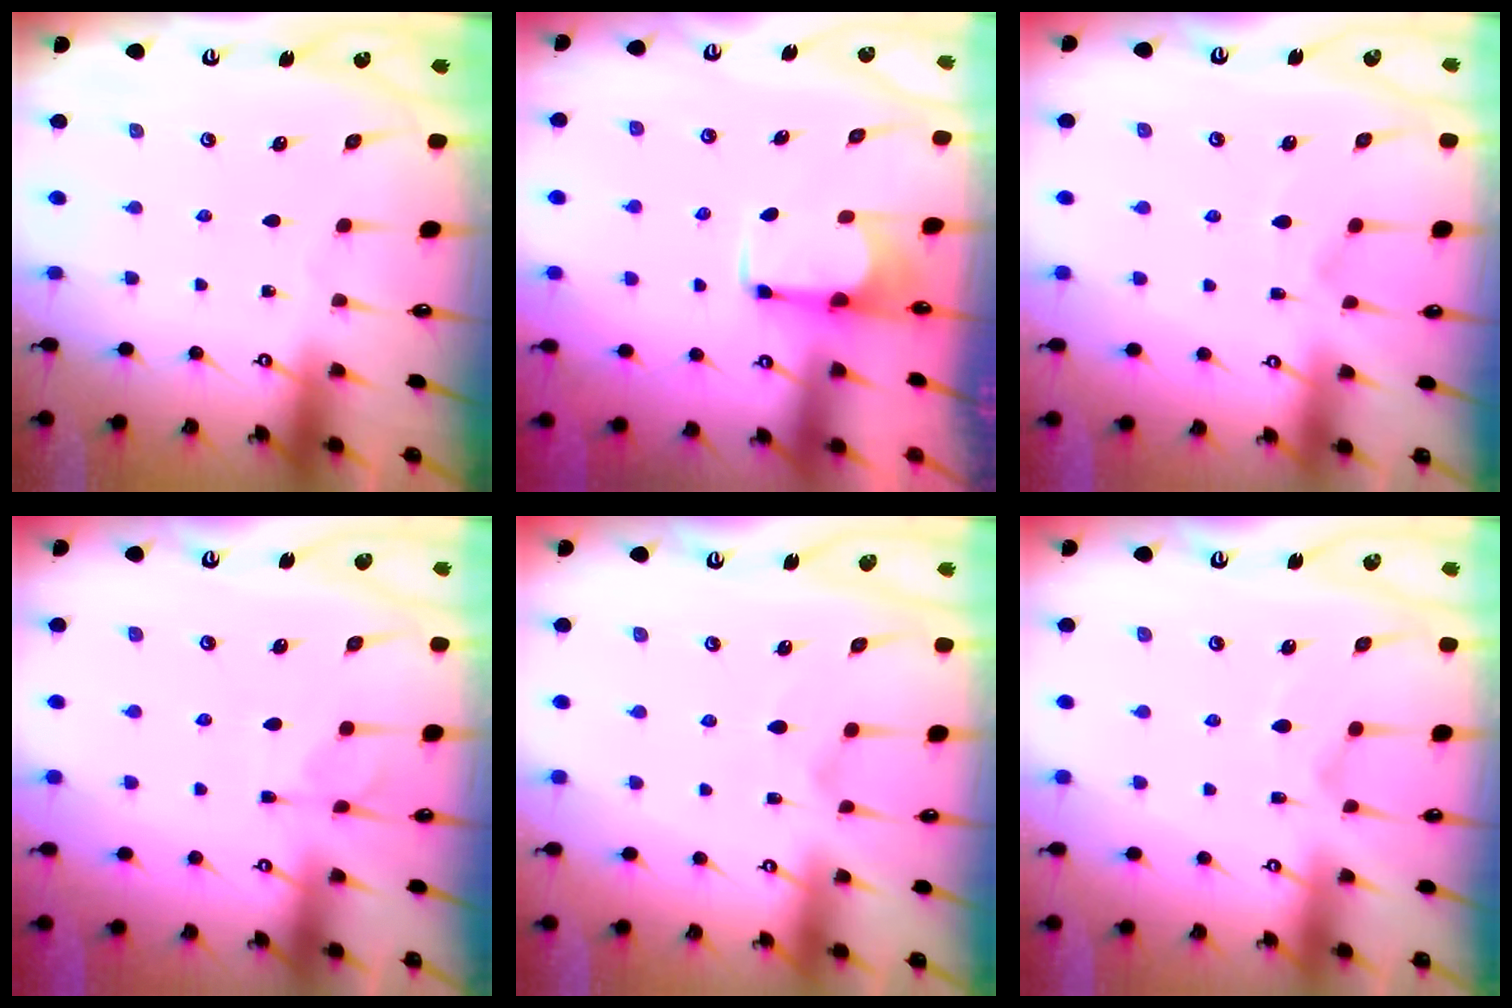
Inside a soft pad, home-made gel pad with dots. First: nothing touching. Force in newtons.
{"total": 1.7, "press": 1.6, "slide": 0.7}
{"total": 2.5, "press": 2.2, "slide": 1.2}
{"total": 2.4, "press": 2.1, "slide": 1.2}
{"total": 1.7, "press": 1.2, "slide": 1.2}
{"total": 2.5, "press": 2.1, "slide": 1.4}